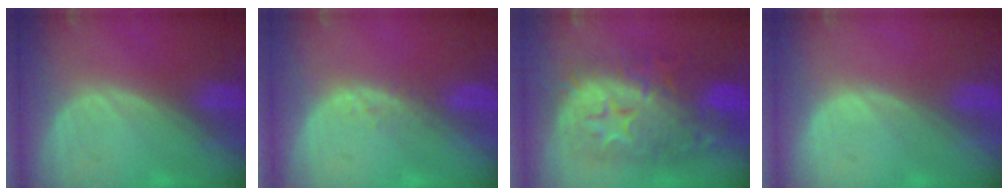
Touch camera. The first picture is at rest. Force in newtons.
{"total": 1.3, "press": 1.3, "slide": 0.2}
{"total": 12.0, "press": 11.9, "slide": 1.2}
{"total": 0.0}